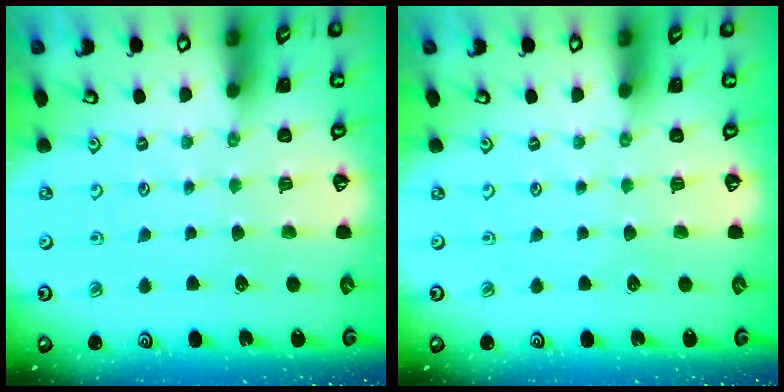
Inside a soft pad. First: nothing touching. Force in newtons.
{"total": 0.0}